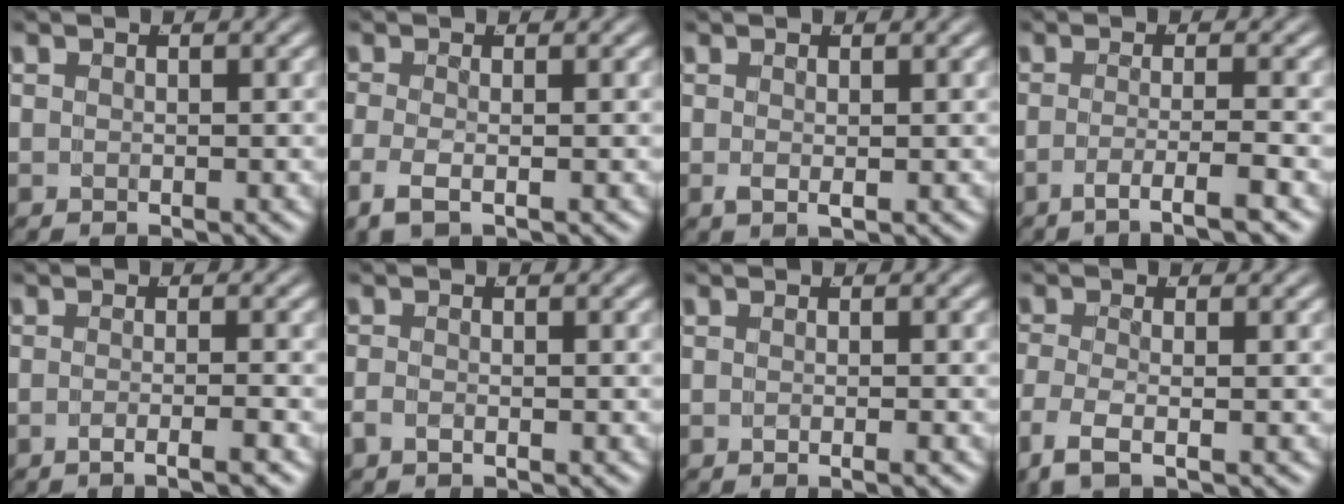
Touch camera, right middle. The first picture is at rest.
{"total": 2.1, "force": [-1.1, -0.1, 1.7], "torque": [-0.055, -0.010, -0.015]}
{"total": 1.1, "force": [-0.2, -0.7, 0.8], "torque": [-0.021, -0.003, 0.002]}
{"total": 4.0, "force": [-3.1, -0.7, 2.4], "torque": [-0.044, -0.002, -0.055]}
{"total": 2.5, "force": [-2.0, -1.0, 1.2], "torque": [-0.021, 0.011, -0.041]}
{"total": 1.1, "force": [-0.9, -0.4, 0.4], "torque": [-0.013, 0.002, -0.017]}
{"total": 1.2, "force": [-0.5, -1.0, 0.3], "torque": [-0.007, 0.007, -0.012]}
{"total": 2.6, "force": [-1.4, 0.1, 2.2], "torque": [-0.068, -0.014, -0.019]}